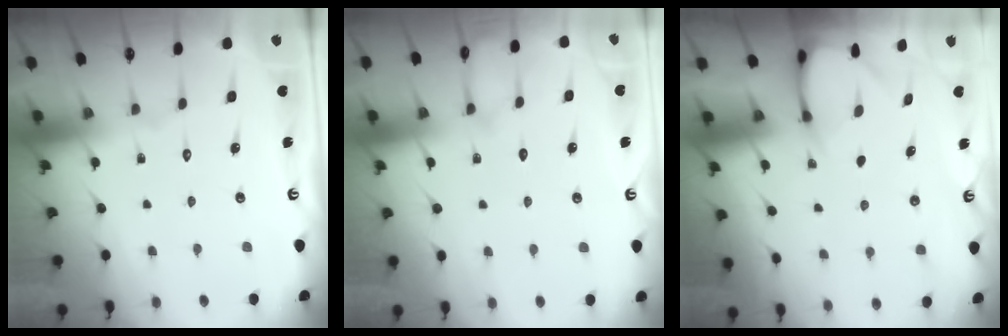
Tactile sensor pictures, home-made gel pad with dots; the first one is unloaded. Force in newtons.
{"total": 3.3, "press": 3.3, "slide": 0.3}
{"total": 3.6, "press": 3.6, "slide": 0.3}